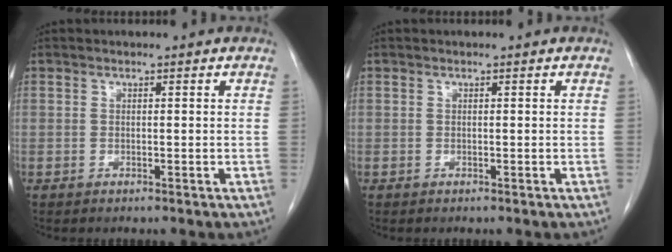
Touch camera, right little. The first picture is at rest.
{"total": 0.0}